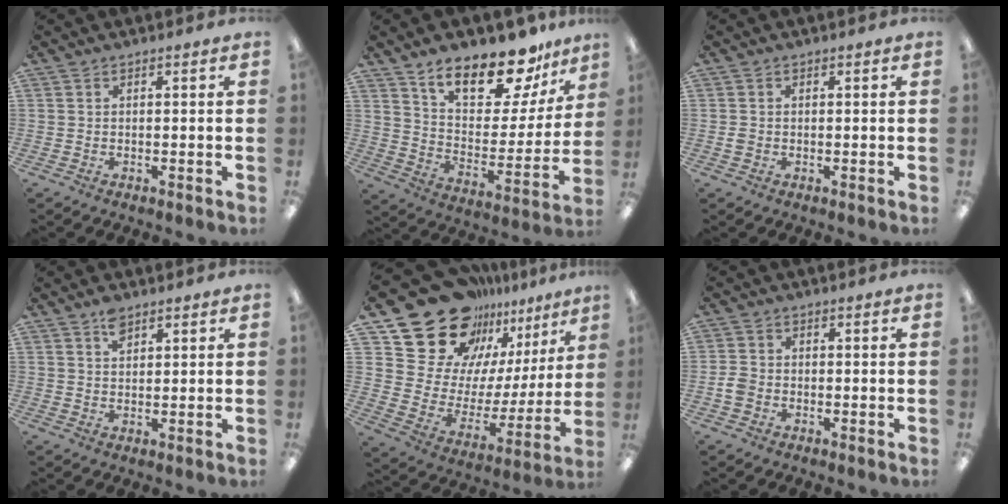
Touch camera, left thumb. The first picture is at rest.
{"total": 18.3, "force": [14.4, 6.8, 8.9], "torque": [-0.150, -0.096, 0.250]}
{"total": 1.1, "force": [-0.1, 1.1, 0.4], "torque": [-0.008, 0.005, -0.003]}
{"total": 3.9, "force": [2.7, 2.1, 1.9], "torque": [-0.027, -0.006, 0.047]}
{"total": 23.6, "force": [19.1, 12.4, 6.4], "torque": [-0.130, -0.141, 0.363]}
{"total": 3.1, "force": [-0.9, 2.6, 1.5], "torque": [-0.023, 0.009, -0.017]}